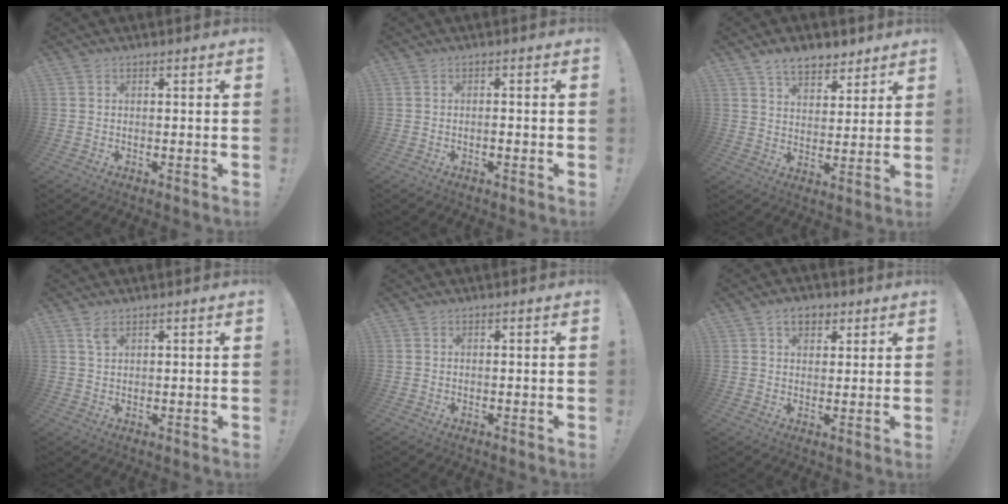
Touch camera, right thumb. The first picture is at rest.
{"total": 1.1, "force": [-0.7, 0.0, 0.8], "torque": [-0.012, -0.001, -0.013]}
{"total": 8.7, "force": [6.5, 4.7, 3.4], "torque": [-0.044, -0.036, 0.121]}
{"total": 2.8, "force": [1.8, 1.2, 1.8], "torque": [-0.030, -0.005, 0.031]}
{"total": 0.0}
{"total": 5.8, "force": [2.8, 4.0, 3.1], "torque": [-0.041, 0.000, 0.051]}